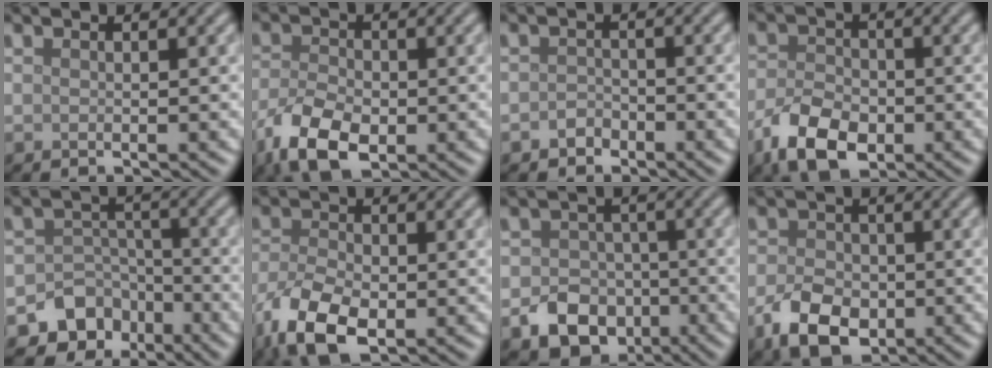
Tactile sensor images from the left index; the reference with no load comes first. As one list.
[{"total": 6.4, "force": [-2.8, 3.7, 4.4], "torque": [-0.103, -0.010, -0.058]}, {"total": 1.4, "force": [-0.9, 1.0, 0.4], "torque": [-0.004, 0.004, -0.019]}, {"total": 6.0, "force": [-3.0, 3.6, 3.7], "torque": [-0.077, -0.004, -0.060]}, {"total": 6.4, "force": [-4.0, 4.8, 1.6], "torque": [0.000, 0.000, -0.070]}, {"total": 7.3, "force": [-3.2, 4.1, 5.1], "torque": [-0.124, -0.014, -0.065]}, {"total": 6.2, "force": [-2.6, 5.0, 2.7], "torque": [-0.029, -0.007, -0.053]}, {"total": 5.7, "force": [-2.1, 3.9, 3.5], "torque": [-0.073, -0.006, -0.043]}]